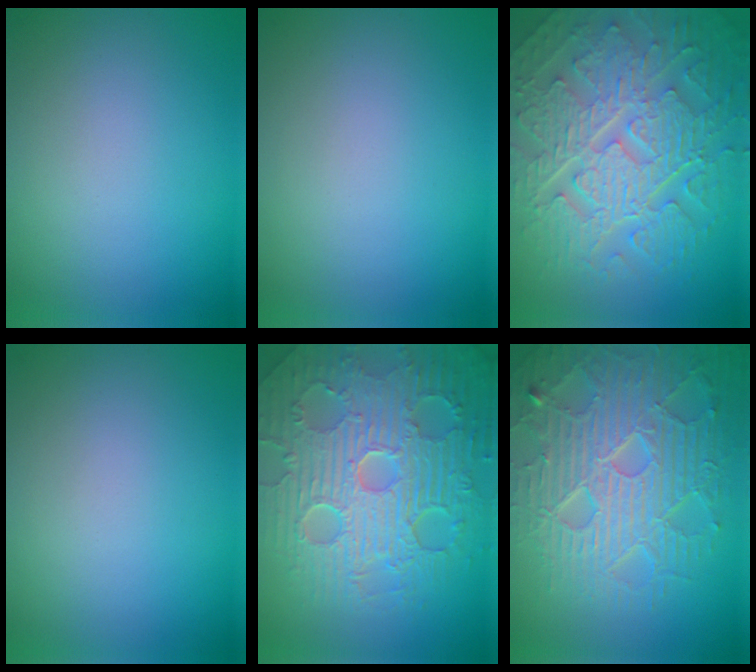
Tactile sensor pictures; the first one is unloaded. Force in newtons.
{"total": 0.0}
{"total": 10.3, "press": 6.9, "slide": 7.7}
{"total": 0.0}
{"total": 11.3, "press": 7.4, "slide": 8.6}
{"total": 8.9, "press": 6.4, "slide": 6.2}